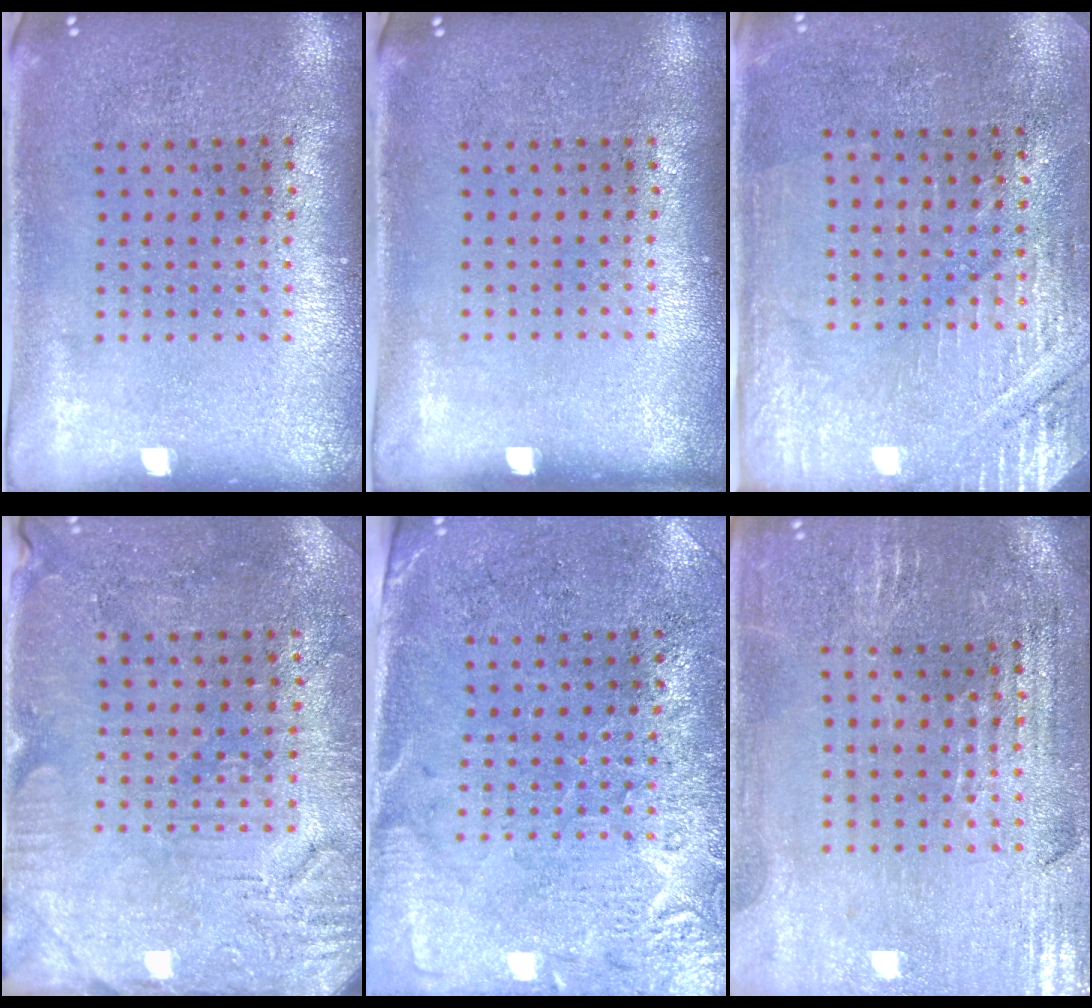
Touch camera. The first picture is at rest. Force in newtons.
{"total": 0.0}
{"total": 2.8, "press": 2.7, "slide": 0.8}
{"total": 3.0, "press": 2.9, "slide": 0.8}
{"total": 2.7, "press": 2.4, "slide": 1.3}
{"total": 1.3, "press": 1.3, "slide": 0.3}